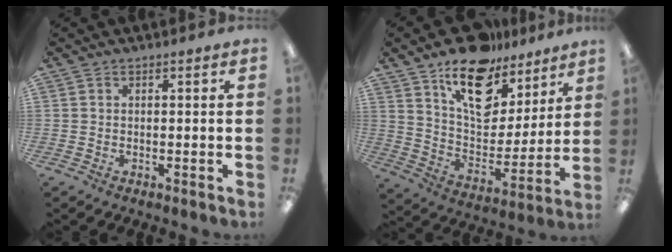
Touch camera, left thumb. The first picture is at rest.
{"total": 18.0, "force": [12.0, 10.2, 8.6], "torque": [-0.138, -0.076, 0.214]}